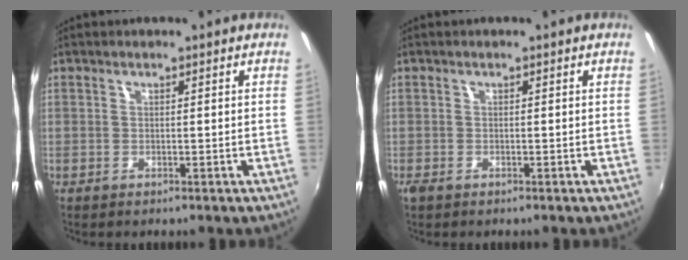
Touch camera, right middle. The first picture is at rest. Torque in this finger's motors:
{"motor_torque": [0.44, -0.44, 0.03, 0.02]}